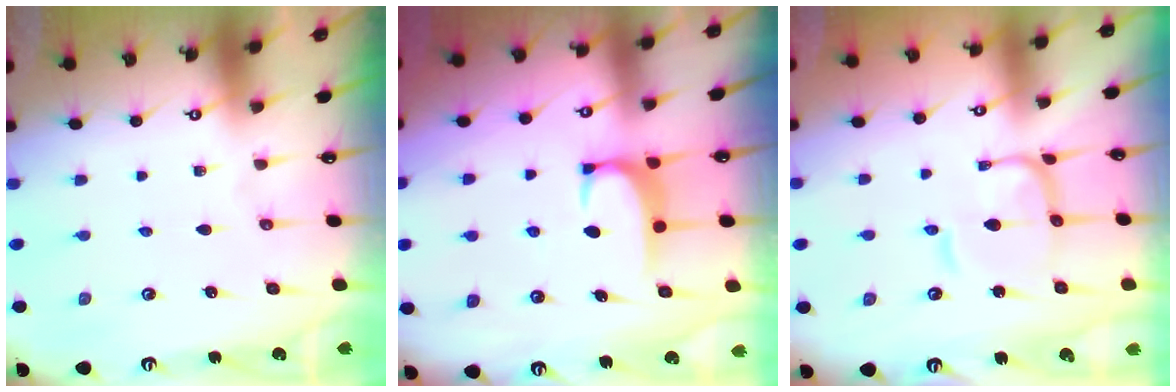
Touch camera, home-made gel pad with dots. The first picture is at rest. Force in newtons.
{"total": 1.8, "press": 1.7, "slide": 0.5}
{"total": 2.2, "press": 2.2, "slide": 0.5}